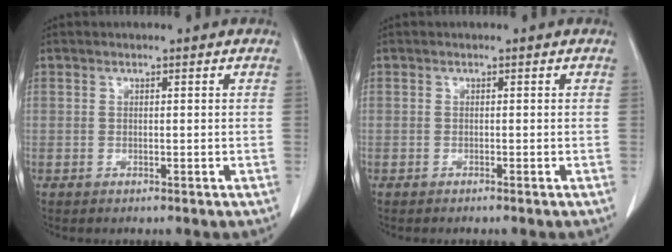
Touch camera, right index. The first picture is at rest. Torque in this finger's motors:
{"motor_torque": [0.09, -0.08, 0.02, 0.01]}